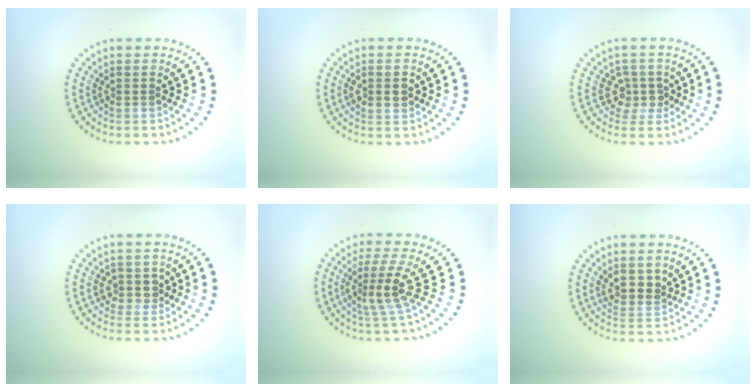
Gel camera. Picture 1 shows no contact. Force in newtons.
{"total": 1.9, "press": 1.9, "slide": 0.2}
{"total": 2.2, "press": 1.6, "slide": 1.5}
{"total": 1.9, "press": 1.5, "slide": 1.2}
{"total": 3.1, "press": 2.4, "slide": 2.1}
{"total": 1.7, "press": 1.5, "slide": 0.8}